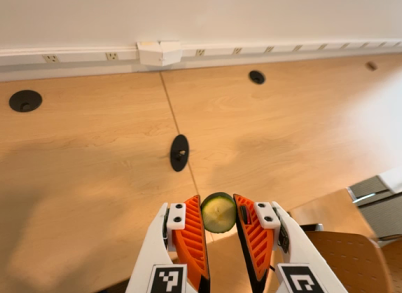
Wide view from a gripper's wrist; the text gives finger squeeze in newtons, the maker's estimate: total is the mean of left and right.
{"total": 8.5, "left": 8.7, "right": 8.3}